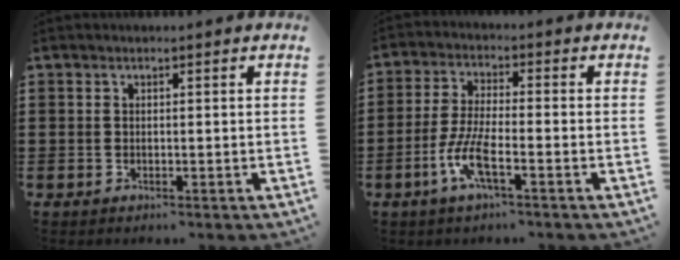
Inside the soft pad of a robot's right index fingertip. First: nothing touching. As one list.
[{"total": 6.5, "force": [-3.2, 1.1, 5.5], "torque": [-0.130, -0.016, -0.064]}]